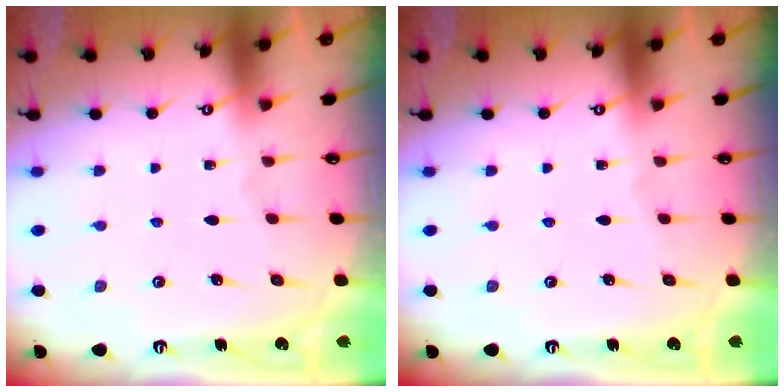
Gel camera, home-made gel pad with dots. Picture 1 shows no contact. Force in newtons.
{"total": 0.0}